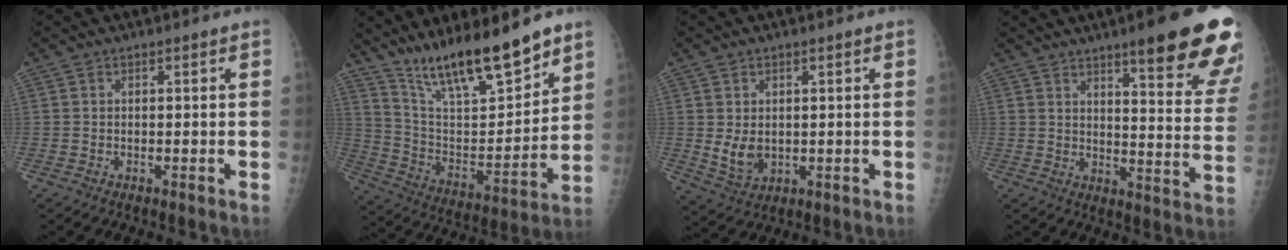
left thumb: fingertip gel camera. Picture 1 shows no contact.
{"total": 19.4, "force": [14.9, 4.5, 11.5], "torque": [-0.159, -0.083, 0.271]}
{"total": 5.5, "force": [0.3, 4.0, 3.8], "torque": [-0.054, -0.012, 0.020]}
{"total": 20.8, "force": [13.4, 3.7, 15.5], "torque": [-0.173, -0.064, 0.171]}